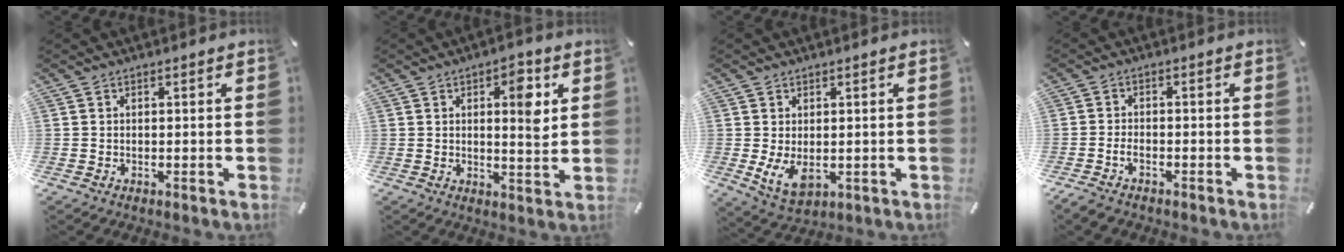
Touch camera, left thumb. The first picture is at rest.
{"total": 7.1, "force": [2.5, 2.9, 6.0], "torque": [-0.066, -0.019, 0.030]}
{"total": 5.8, "force": [0.2, 3.7, 4.5], "torque": [-0.097, -0.011, 0.000]}
{"total": 2.6, "force": [-1.6, 1.4, 1.5], "torque": [-0.033, 0.007, -0.033]}